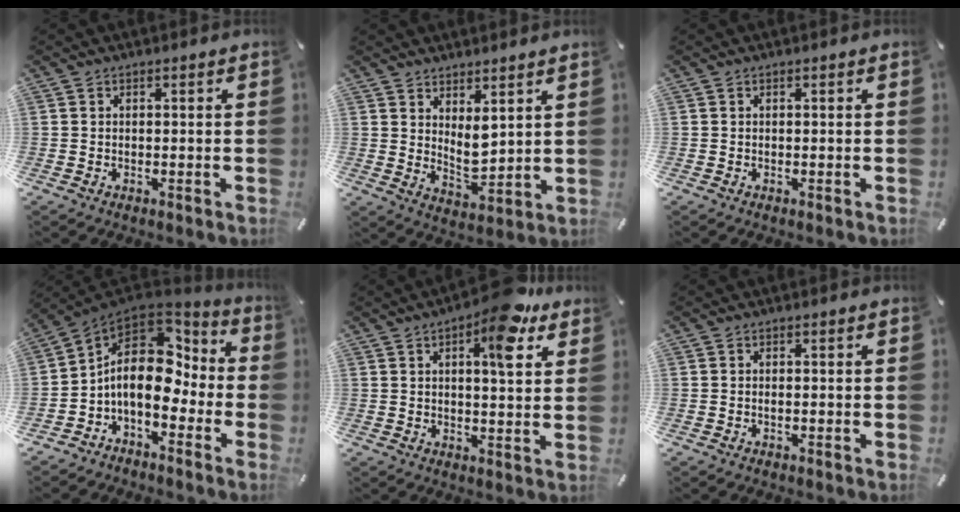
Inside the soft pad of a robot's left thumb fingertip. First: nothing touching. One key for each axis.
{"total": 5.7, "fx": 3.6, "fy": 2.7, "fz": 3.5, "tx": -0.052, "ty": -0.029, "tz": 0.065}
{"total": 0.0}
{"total": 13.7, "fx": -0.8, "fy": 9.4, "fz": 9.9, "tx": -0.176, "ty": -0.009, "tz": -0.014}
{"total": 11.6, "fx": 6.2, "fy": 3.5, "fz": 9.1, "tx": -0.123, "ty": -0.033, "tz": 0.096}
{"total": 0.7, "fx": -0.3, "fy": 0.2, "fz": 0.6, "tx": -0.014, "ty": -0.005, "tz": -0.005}